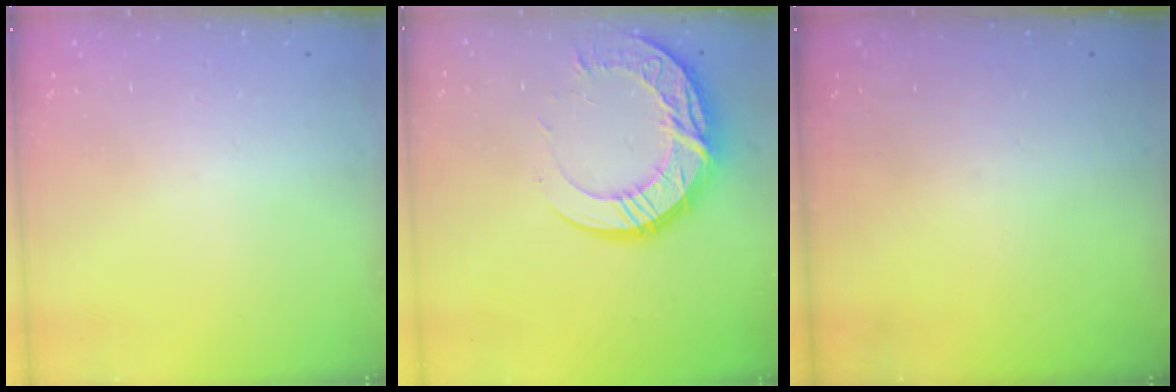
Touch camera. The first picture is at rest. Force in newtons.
{"total": 17.2, "press": 17.2, "slide": 0.7}
{"total": 0.0}